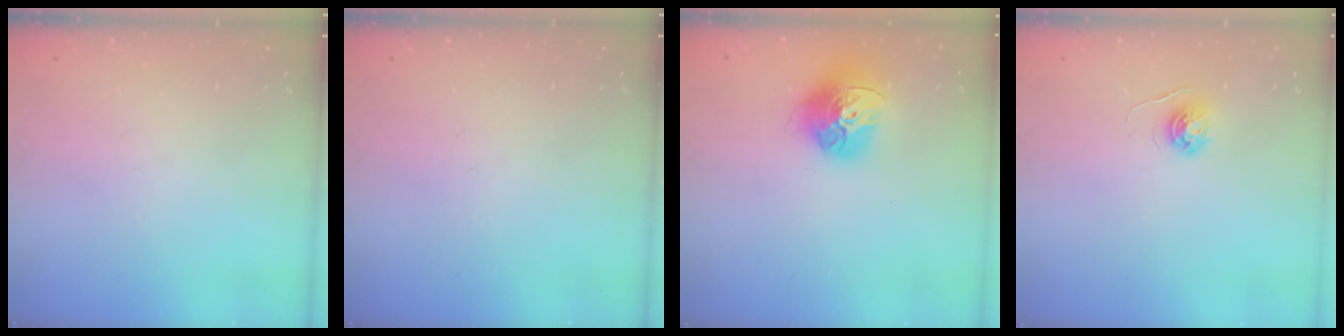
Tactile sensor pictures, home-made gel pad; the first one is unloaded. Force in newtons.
{"total": 0.0}
{"total": 16.0, "press": 15.9, "slide": 1.7}
{"total": 4.0, "press": 4.0, "slide": 0.4}